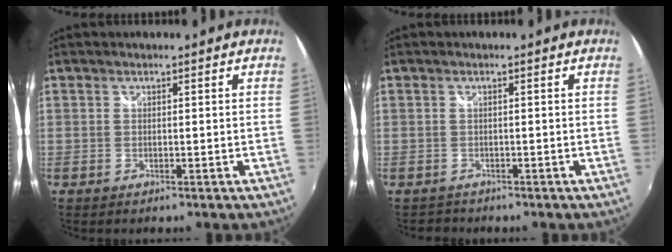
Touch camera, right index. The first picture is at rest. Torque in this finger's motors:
{"motor_torque": [0.05, 0.03, 0.02, 0.00]}